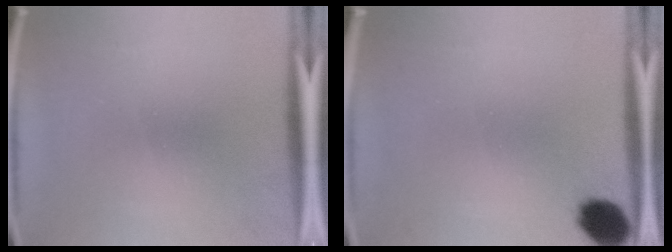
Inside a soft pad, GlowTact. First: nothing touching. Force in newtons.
{"total": 6.7}